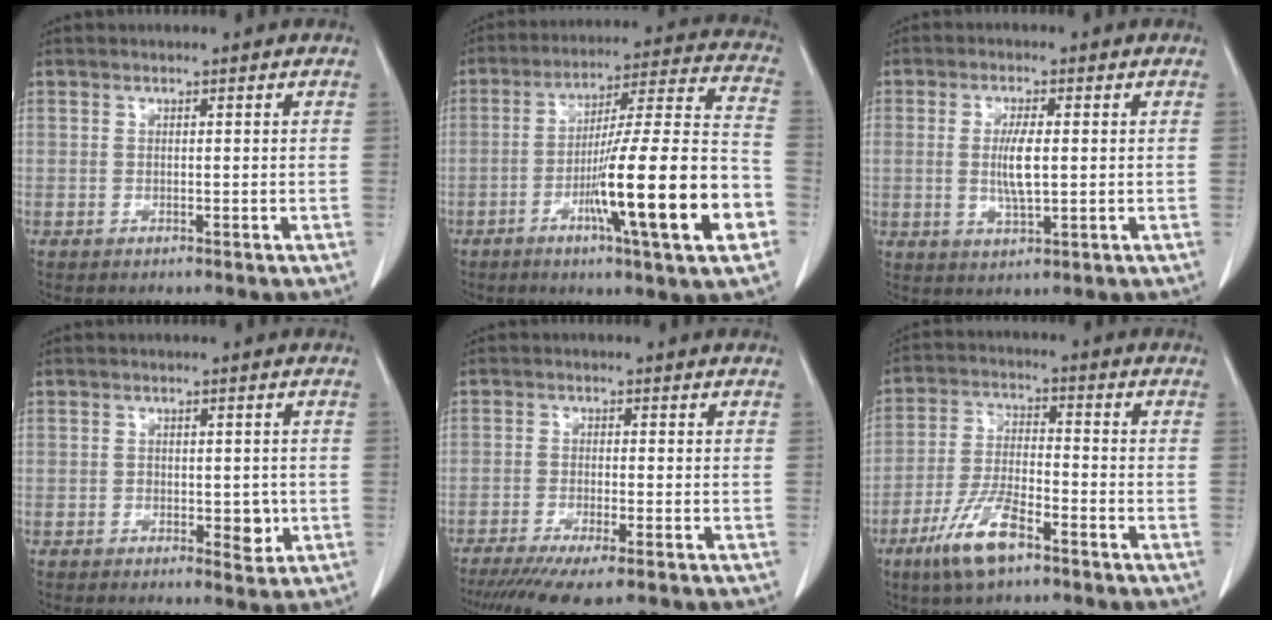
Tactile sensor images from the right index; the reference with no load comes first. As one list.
[{"total": 21.0, "force": [-7.2, 0.3, 19.8], "torque": [-0.279, -0.004, -0.114]}, {"total": 5.1, "force": [0.1, 1.0, 5.0], "torque": [-0.102, -0.004, 0.002]}, {"total": 3.4, "force": [-0.8, 1.9, 2.7], "torque": [-0.029, 0.000, -0.006]}, {"total": 9.8, "force": [-7.4, 0.9, 6.3], "torque": [-0.094, -0.020, -0.116]}, {"total": 9.5, "force": [-5.9, 2.6, 7.0], "torque": [-0.146, -0.011, -0.110]}]